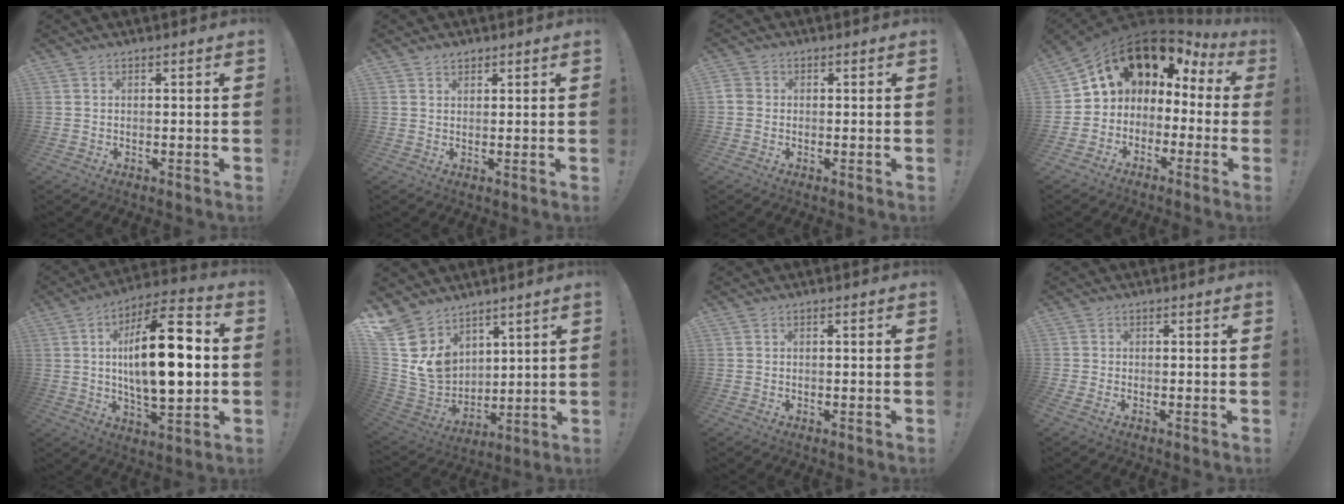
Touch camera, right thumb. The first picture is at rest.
{"total": 1.7, "force": [1.3, 0.9, 0.5], "torque": [0.003, -0.008, 0.023]}
{"total": 2.5, "force": [-0.4, 2.1, 1.3], "torque": [-0.029, 0.006, -0.009]}
{"total": 11.3, "force": [6.0, 7.5, 5.8], "torque": [-0.083, -0.044, 0.107]}
{"total": 21.9, "force": [1.4, 8.4, 20.2], "torque": [-0.334, -0.004, 0.011]}
{"total": 12.8, "force": [6.6, 10.3, 3.6], "torque": [-0.081, -0.062, 0.137]}
{"total": 0.6, "force": [-0.4, 0.0, 0.3], "torque": [-0.005, -0.001, -0.008]}
{"total": 0.9, "force": [-0.2, -0.1, 0.9], "torque": [-0.014, -0.004, -0.004]}